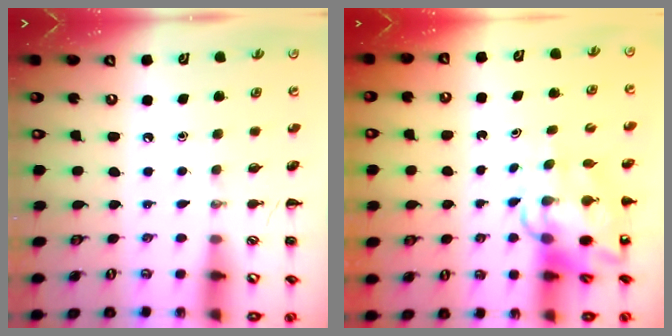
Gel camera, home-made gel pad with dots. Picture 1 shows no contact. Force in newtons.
{"total": 9.7, "press": 9.3, "slide": 2.7}